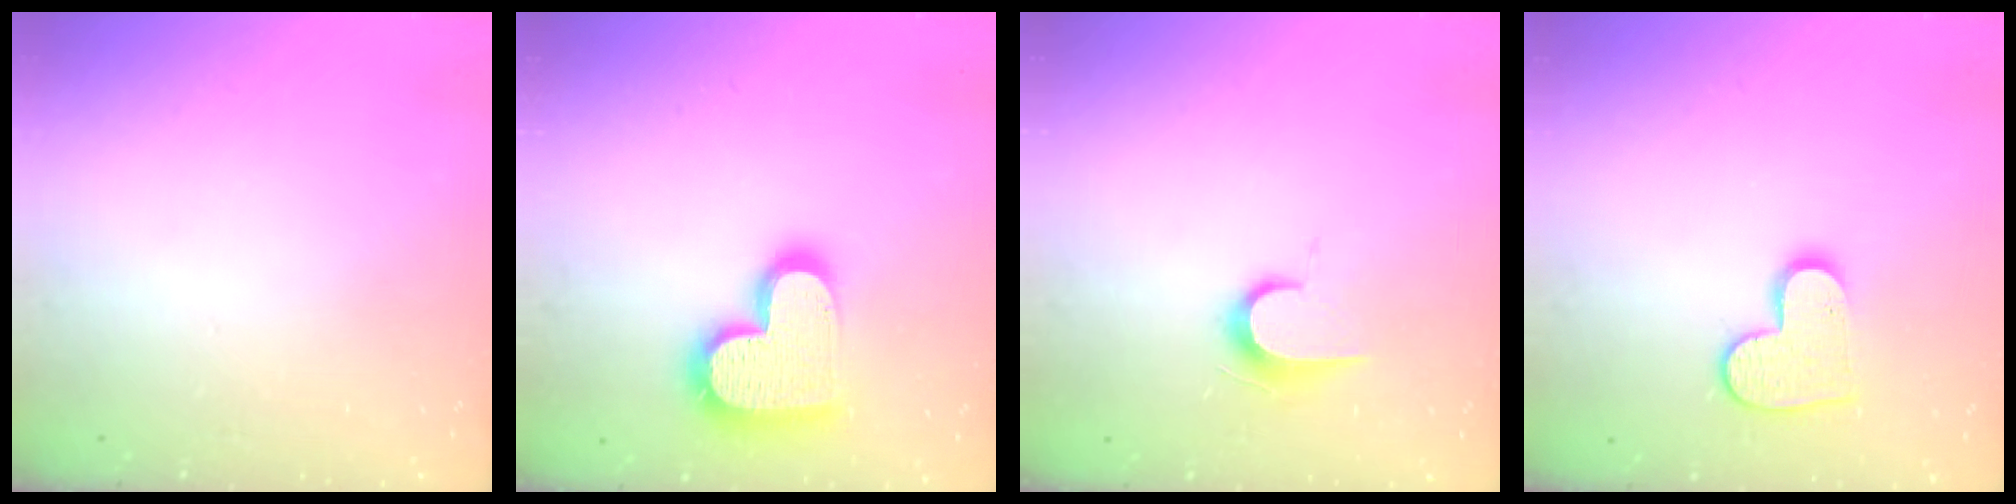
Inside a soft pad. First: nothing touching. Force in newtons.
{"total": 17.9, "press": 17.9, "slide": 1.1}
{"total": 7.2, "press": 7.1, "slide": 0.7}
{"total": 10.1, "press": 10.0, "slide": 0.6}